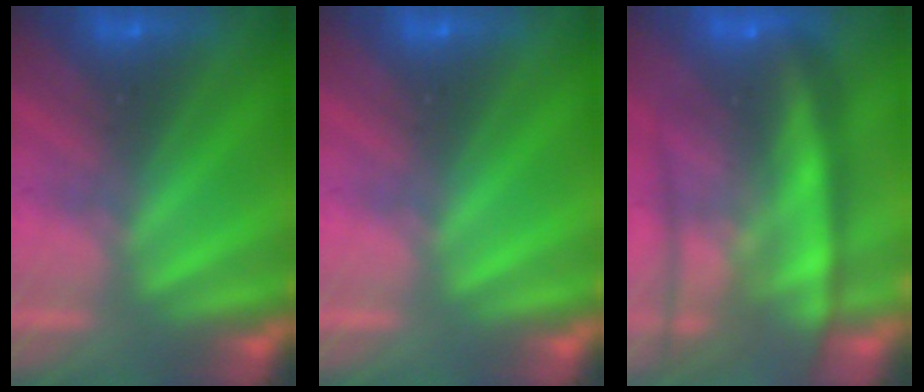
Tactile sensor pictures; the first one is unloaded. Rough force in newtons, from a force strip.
{"total": 0.0}
{"total": 6.9}